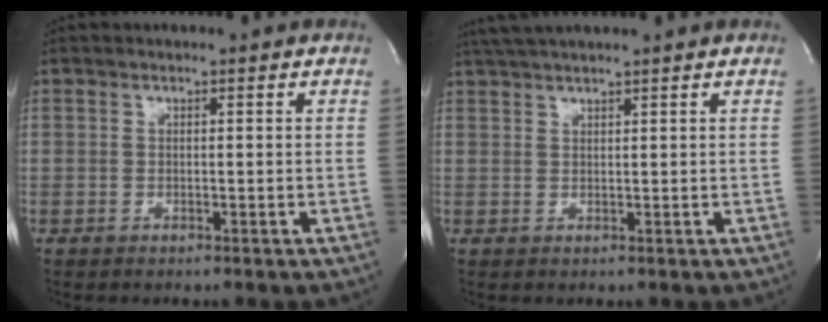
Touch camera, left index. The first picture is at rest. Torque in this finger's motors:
{"motor_torque": [0.00, -0.25, 0.28, 0.16]}